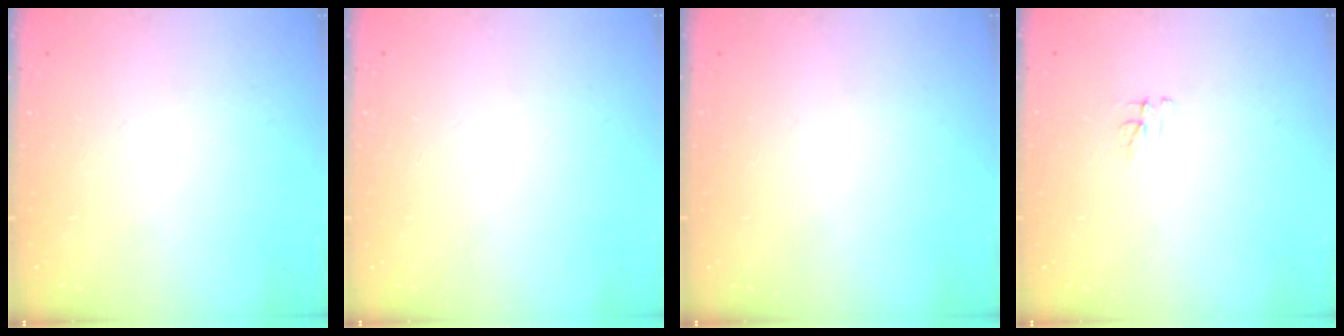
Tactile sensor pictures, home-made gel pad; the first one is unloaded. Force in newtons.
{"total": 0.0}
{"total": 0.0}
{"total": 3.1, "press": 3.1, "slide": 0.4}